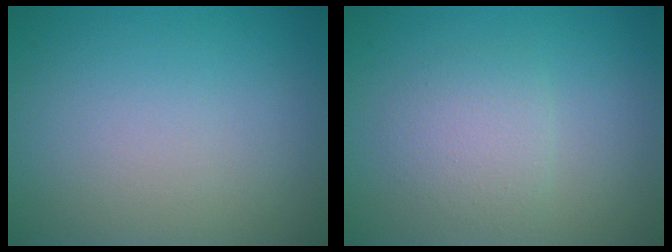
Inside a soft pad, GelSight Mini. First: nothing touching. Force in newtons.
{"total": 2.3, "press": 2.3, "slide": 0.1}